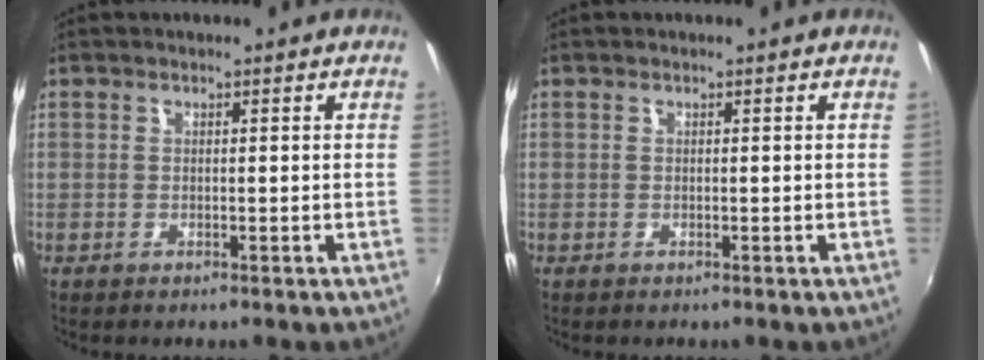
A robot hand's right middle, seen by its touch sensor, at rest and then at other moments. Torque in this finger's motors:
{"motor_torque": [-0.05, -0.03, 0.00, 0.00]}